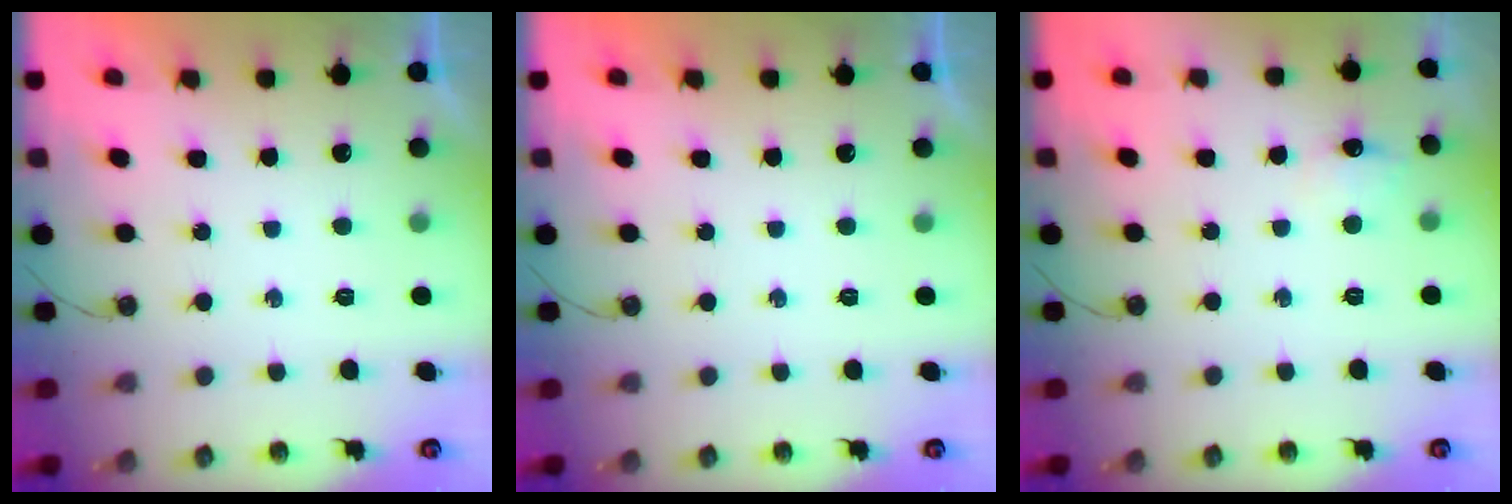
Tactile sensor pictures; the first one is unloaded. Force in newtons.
{"total": 0.0}
{"total": 6.2, "press": 6.1, "slide": 1.2}